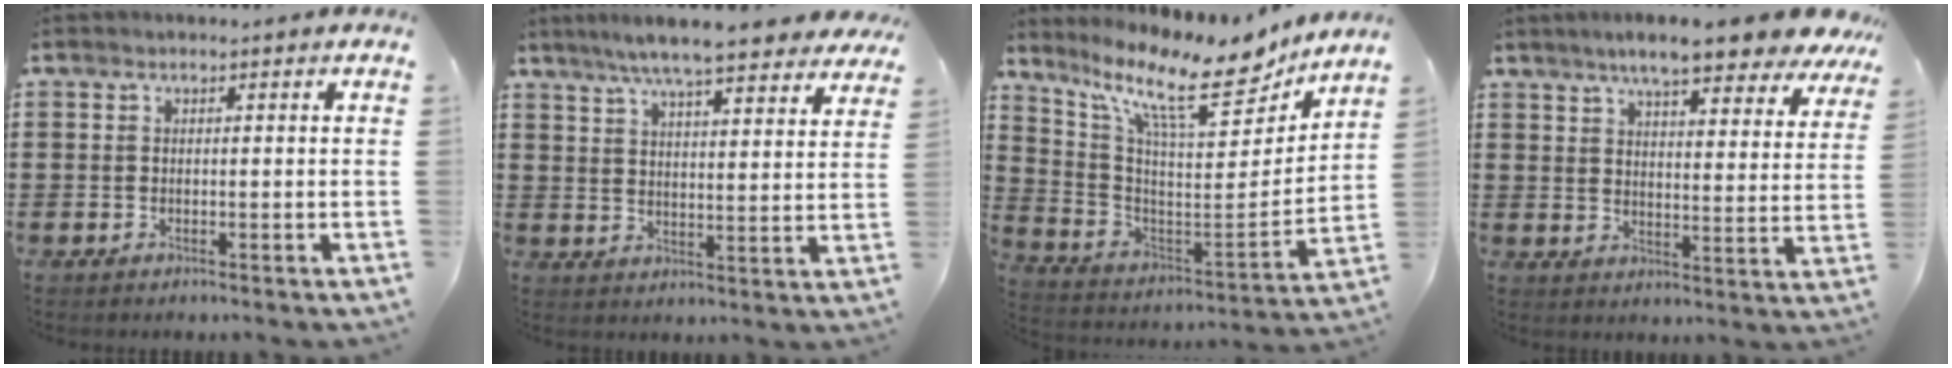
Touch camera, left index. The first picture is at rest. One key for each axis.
{"total": 7.6, "fx": 6.8, "fy": 0.2, "fz": 3.5, "tx": -0.090, "ty": -0.023, "tz": 0.120}
{"total": 12.1, "fx": 9.1, "fy": 2.7, "fz": 7.5, "tx": -0.168, "ty": -0.065, "tz": 0.147}
{"total": 8.0, "fx": 7.0, "fy": 0.7, "fz": 3.9, "tx": -0.084, "ty": -0.031, "tz": 0.119}